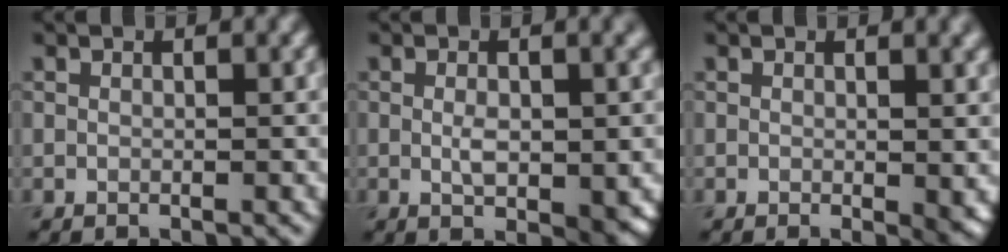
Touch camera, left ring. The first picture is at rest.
{"total": 4.2, "force": [-0.5, 1.7, 3.8], "torque": [-0.064, -0.007, -0.004]}
{"total": 2.6, "force": [0.4, 0.6, 2.5], "torque": [-0.021, -0.005, 0.005]}